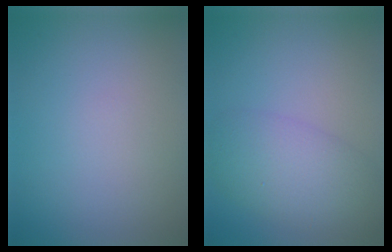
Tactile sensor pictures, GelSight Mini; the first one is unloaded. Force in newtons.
{"total": 5.2, "press": 5.1, "slide": 0.3}